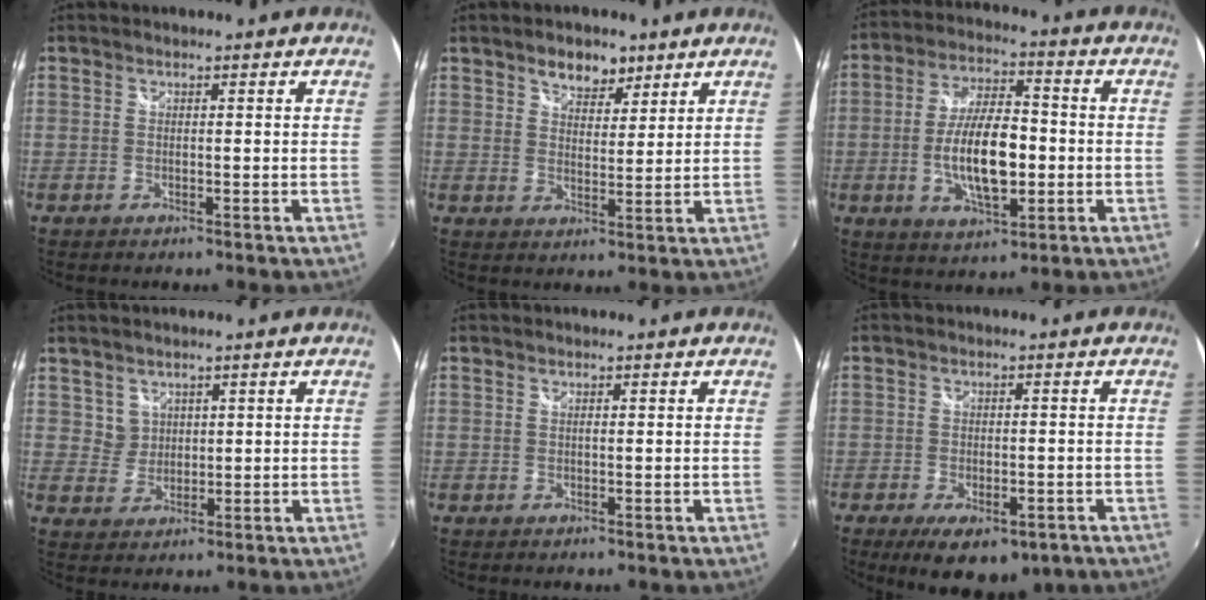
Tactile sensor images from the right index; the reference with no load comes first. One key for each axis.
{"total": 5.8, "fx": 3.9, "fy": 3.3, "fz": 2.7, "tx": -0.036, "ty": 0.005, "tz": 0.062}
{"total": 13.4, "fx": -2.3, "fy": 5.5, "fz": 12.0, "tx": -0.229, "ty": -0.003, "tz": -0.036}
{"total": 3.2, "fx": 1.8, "fy": 2.7, "fz": 0.0, "tx": 0.010, "ty": 0.005, "tz": 0.036}
{"total": 0.0}
{"total": 10.7, "fx": -6.5, "fy": 4.8, "fz": 6.9, "tx": -0.132, "ty": -0.027, "tz": -0.087}